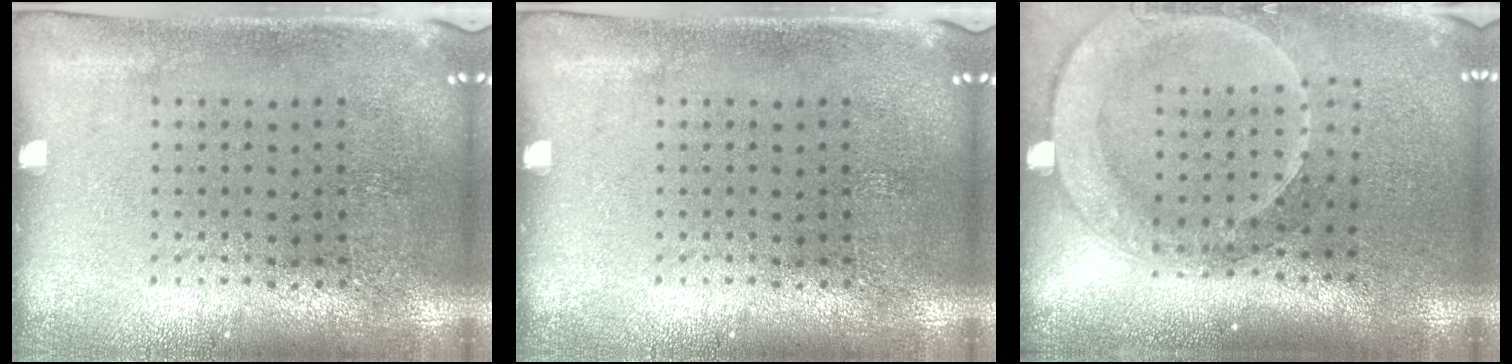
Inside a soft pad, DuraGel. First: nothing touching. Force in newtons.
{"total": 0.0}
{"total": 2.3, "press": 1.8, "slide": 1.4}